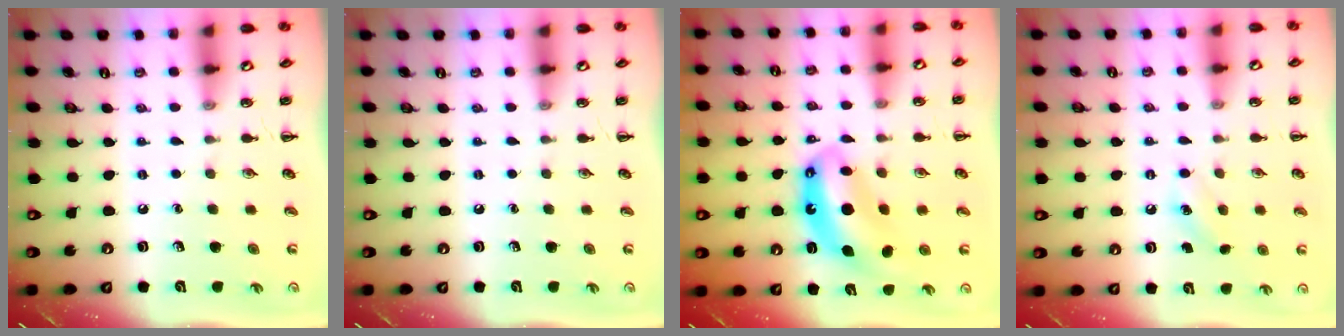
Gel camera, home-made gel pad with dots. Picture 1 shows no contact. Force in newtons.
{"total": 0.0}
{"total": 11.2, "press": 10.8, "slide": 3.0}
{"total": 7.2, "press": 7.1, "slide": 1.4}